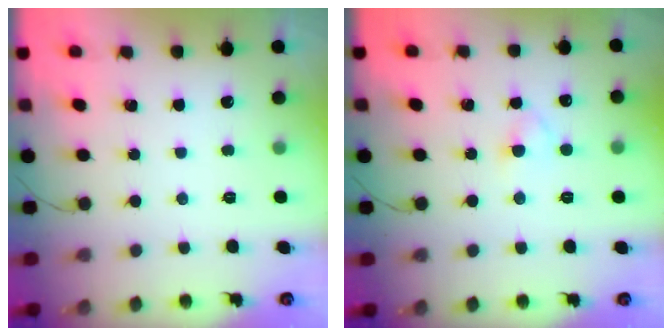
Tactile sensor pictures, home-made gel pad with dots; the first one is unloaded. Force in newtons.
{"total": 2.9, "press": 2.7, "slide": 1.2}